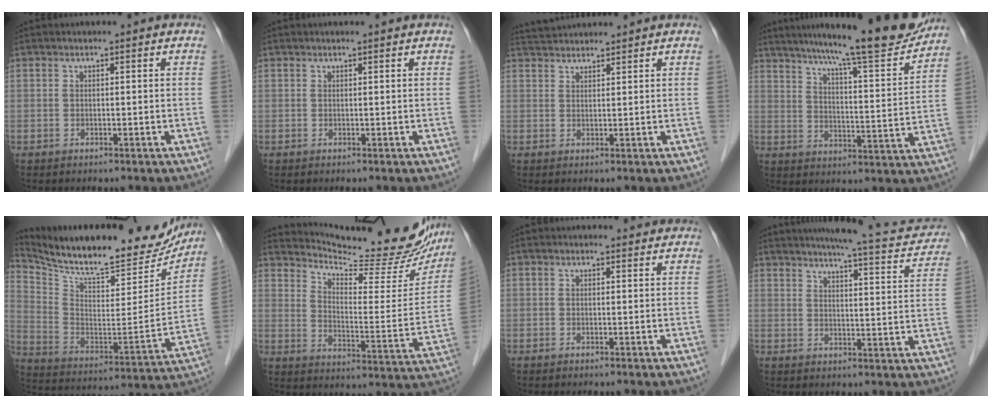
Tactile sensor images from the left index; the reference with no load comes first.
{"total": 0.7, "force": [0.6, 0.0, 0.2], "torque": [-0.006, 0.006, 0.012]}
{"total": 3.8, "force": [3.8, 0.1, 0.5], "torque": [-0.013, 0.031, 0.074]}
{"total": 18.3, "force": [16.2, 0.6, 8.6], "torque": [-0.129, -0.024, 0.223]}
{"total": 26.5, "force": [23.5, 5.6, 10.8], "torque": [-0.182, -0.047, 0.338]}
{"total": 20.7, "force": [19.3, 3.0, 6.8], "torque": [-0.103, -0.063, 0.254]}
{"total": 0.9, "force": [0.8, 0.4, -0.1], "torque": [-0.007, -0.003, 0.005]}
{"total": 15.1, "force": [13.5, 2.2, 6.4], "torque": [-0.076, -0.011, 0.155]}